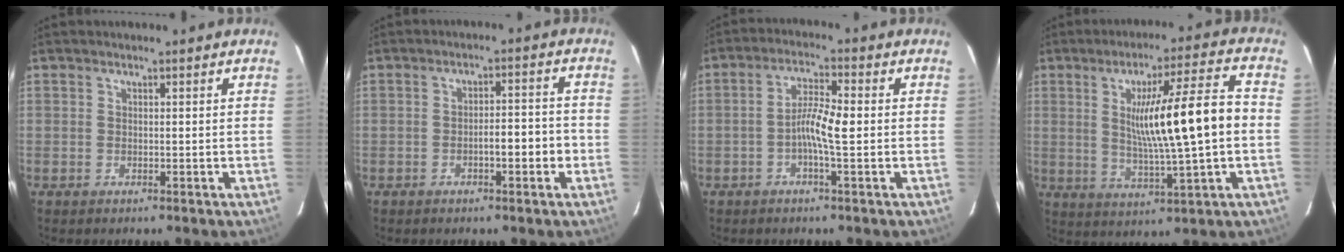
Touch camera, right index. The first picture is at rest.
{"total": 4.7, "force": [-1.6, 1.1, 4.3], "torque": [-0.063, 0.019, -0.021]}
{"total": 5.6, "force": [-0.9, 0.5, 5.5], "torque": [-0.105, 0.008, -0.019]}
{"total": 14.4, "force": [0.6, 0.0, 14.4], "torque": [-0.237, 0.004, 0.015]}